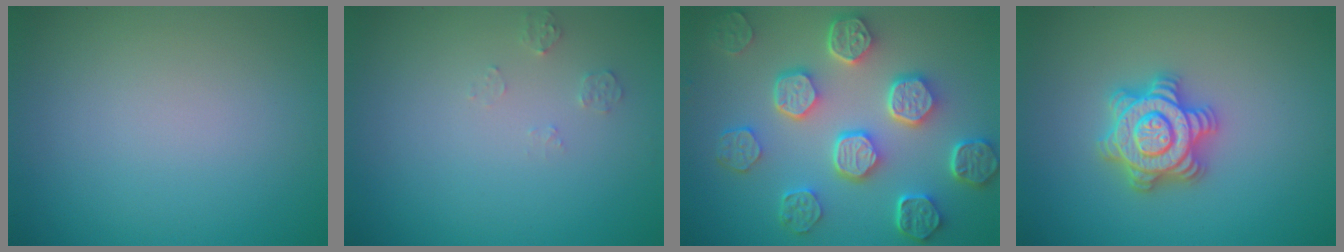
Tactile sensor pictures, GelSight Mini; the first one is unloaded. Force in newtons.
{"total": 1.1, "press": 1.1, "slide": 0.1}
{"total": 7.6, "press": 5.9, "slide": 4.8}
{"total": 4.9, "press": 4.8, "slide": 0.7}